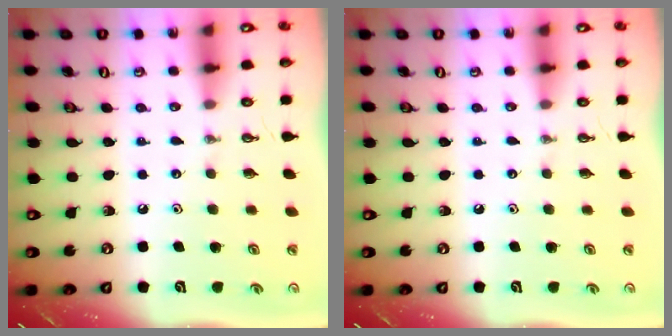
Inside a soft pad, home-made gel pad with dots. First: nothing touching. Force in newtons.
{"total": 0.0}